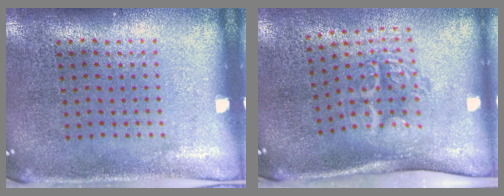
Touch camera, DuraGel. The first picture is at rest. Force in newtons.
{"total": 1.8, "press": 1.2, "slide": 1.3}